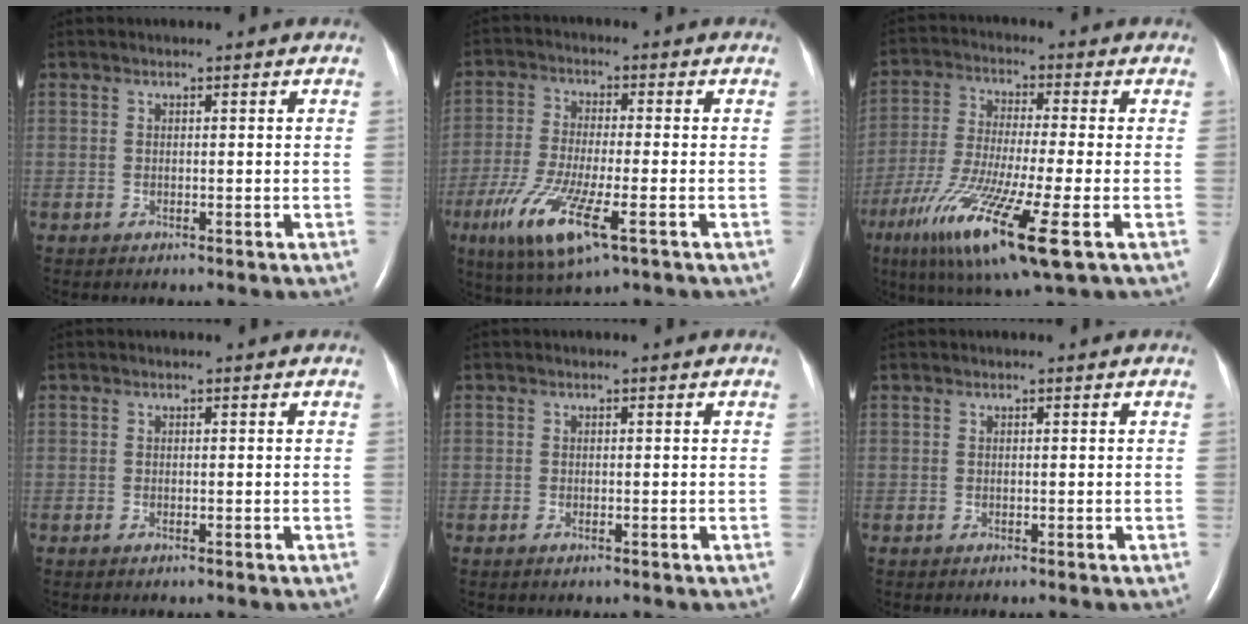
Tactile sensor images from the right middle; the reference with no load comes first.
{"total": 11.4, "force": [-5.1, 2.1, 10.0], "torque": [-0.205, -0.030, -0.089]}
{"total": 16.5, "force": [-7.3, 1.2, 14.8], "torque": [-0.291, -0.043, -0.126]}
{"total": 0.0}
{"total": 0.6, "force": [-0.3, 0.2, 0.4], "torque": [-0.008, -0.001, -0.003]}
{"total": 0.0}